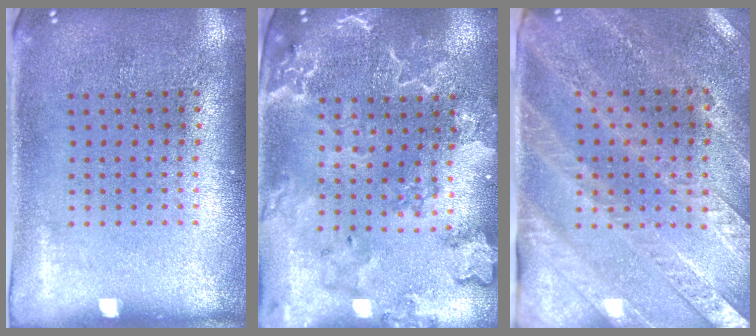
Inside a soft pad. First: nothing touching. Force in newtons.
{"total": 2.6, "press": 2.5, "slide": 0.9}
{"total": 2.7, "press": 2.5, "slide": 1.0}